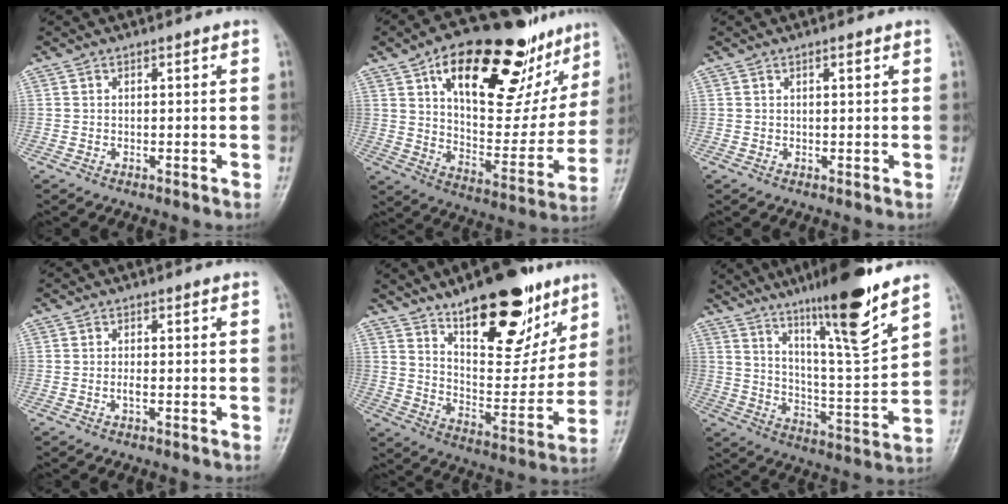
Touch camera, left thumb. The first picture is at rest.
{"total": 29.4, "force": [16.3, 13.4, 20.6], "torque": [-0.247, -0.026, 0.251]}
{"total": 0.9, "force": [0.5, 0.3, 0.7], "torque": [-0.012, -0.001, 0.008]}
{"total": 1.1, "force": [-0.3, 0.4, 0.9], "torque": [-0.020, -0.001, -0.008]}
{"total": 24.5, "force": [15.3, 9.5, 16.6], "torque": [-0.200, -0.068, 0.249]}
{"total": 17.9, "force": [12.4, 1.5, 12.8], "torque": [-0.189, -0.074, 0.205]}